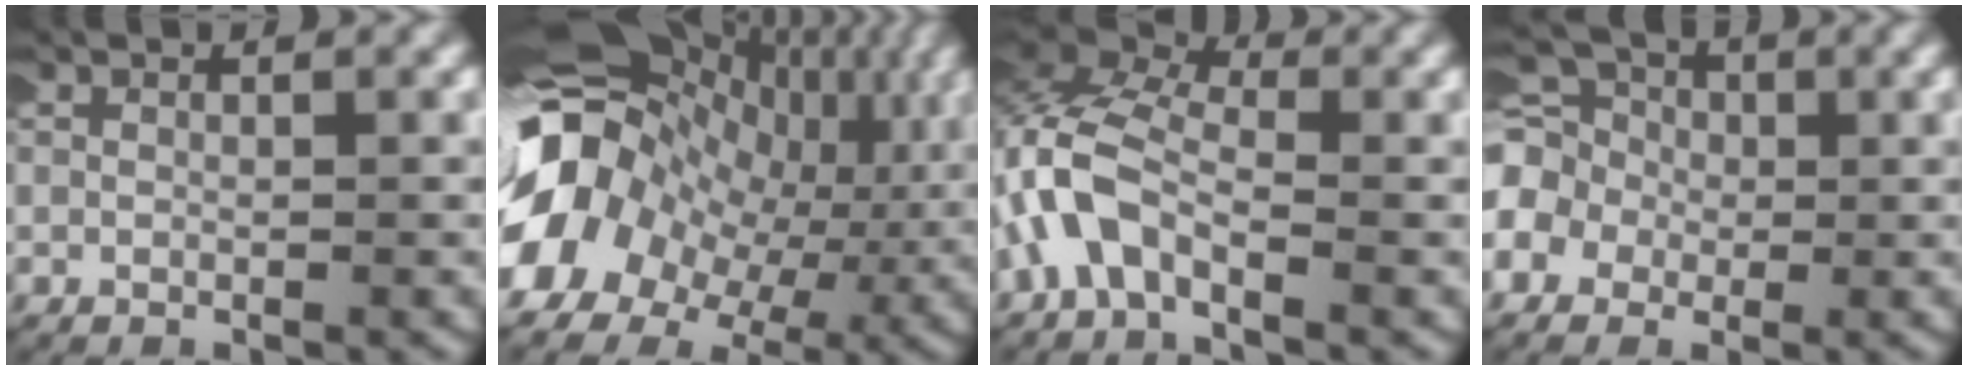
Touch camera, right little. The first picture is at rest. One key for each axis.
{"total": 19.1, "fx": 2.2, "fy": 15.4, "fz": 11.1, "tx": -0.210, "ty": 0.002, "tz": 0.015}
{"total": 7.4, "fx": 0.3, "fy": 5.8, "fz": 4.7, "tx": -0.137, "ty": -0.006, "tz": -0.006}
{"total": 9.1, "fx": 0.7, "fy": 8.3, "fz": 3.7, "tx": -0.098, "ty": -0.007, "tz": -0.006}